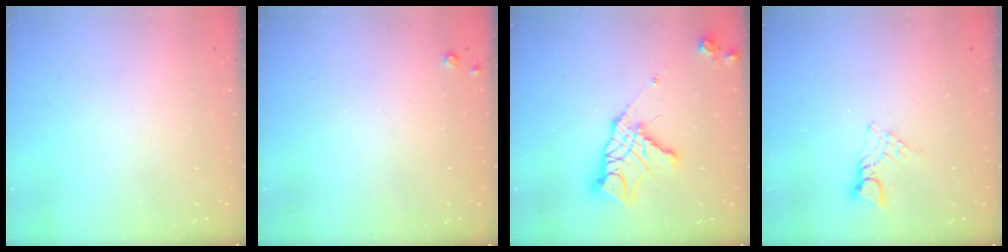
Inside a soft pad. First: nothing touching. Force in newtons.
{"total": 3.2, "press": 3.2, "slide": 0.5}
{"total": 14.7, "press": 14.7, "slide": 1.1}
{"total": 3.6, "press": 3.6, "slide": 0.3}